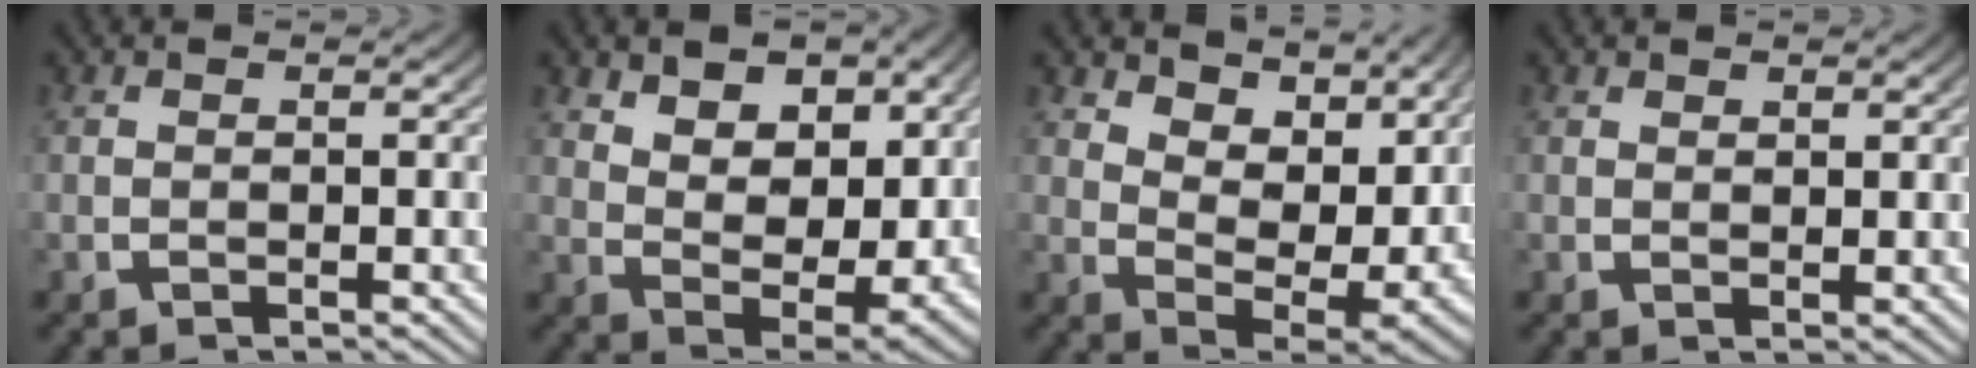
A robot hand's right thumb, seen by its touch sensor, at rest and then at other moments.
{"total": 8.0, "force": [1.3, 5.2, 5.9], "torque": [-0.119, -0.047, 0.038]}
{"total": 8.7, "force": [2.6, 4.7, 6.8], "torque": [-0.112, -0.031, 0.057]}
{"total": 1.0, "force": [0.9, 0.2, 0.2], "torque": [0.005, -0.002, 0.021]}